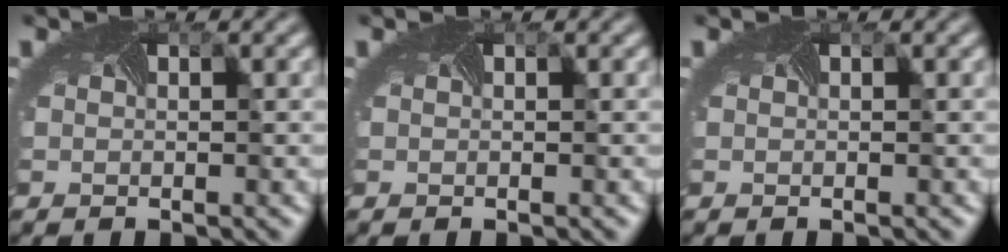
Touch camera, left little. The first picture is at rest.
{"total": 0.0}
{"total": 0.0}